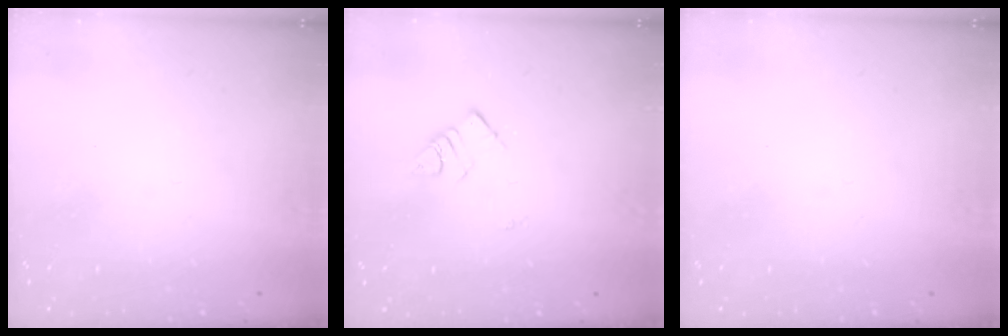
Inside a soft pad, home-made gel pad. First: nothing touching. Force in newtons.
{"total": 5.0, "press": 5.0, "slide": 0.2}
{"total": 0.0}